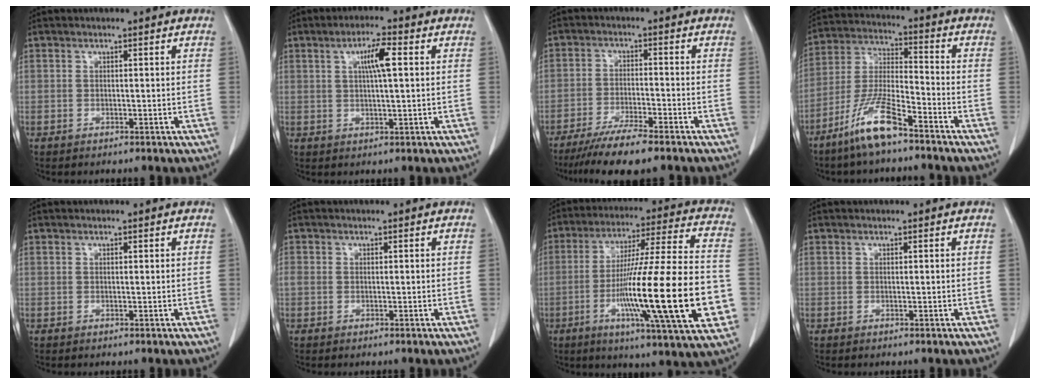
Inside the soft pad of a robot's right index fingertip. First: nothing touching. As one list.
[{"total": 5.2, "force": [1.5, 0.5, 5.0], "torque": [-0.089, 0.004, 0.025]}, {"total": 8.9, "force": [-6.9, 0.1, 5.5], "torque": [-0.088, -0.023, -0.117]}, {"total": 10.4, "force": [-7.1, 1.4, 7.4], "torque": [-0.156, -0.017, -0.142]}, {"total": 0.0}, {"total": 1.1, "force": [-0.1, 1.0, 0.5], "torque": [-0.015, 0.012, 0.001]}, {"total": 26.0, "force": [-6.0, 1.0, 25.3], "torque": [-0.379, -0.019, -0.101]}, {"total": 0.0}]